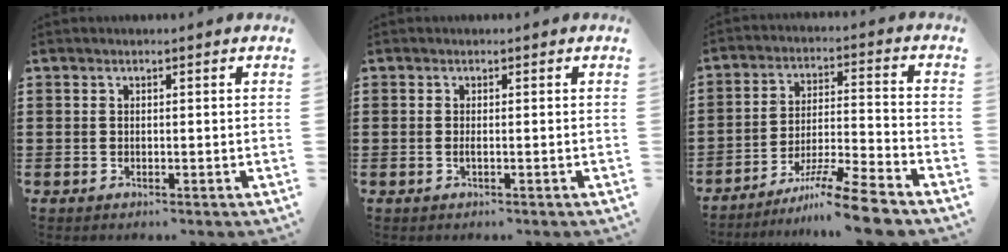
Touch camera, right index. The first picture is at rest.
{"total": 0.7, "force": [-0.2, -0.1, 0.7], "torque": [-0.013, -0.006, -0.003]}
{"total": 9.8, "force": [-8.2, -0.2, 5.4], "torque": [-0.085, 0.015, -0.158]}